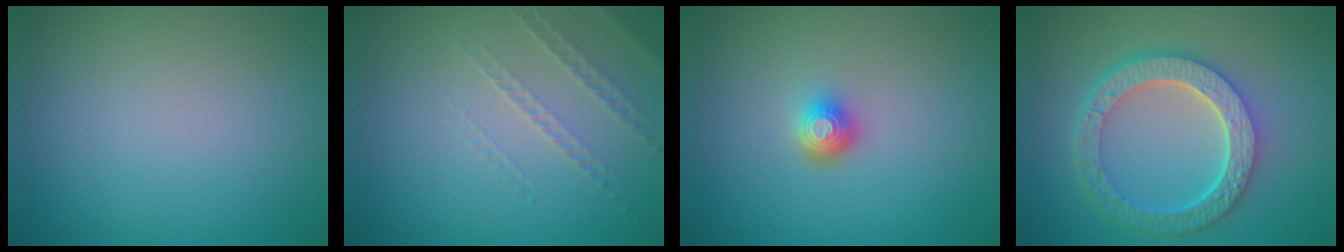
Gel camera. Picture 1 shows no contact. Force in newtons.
{"total": 1.3, "press": 0.9, "slide": 0.9}
{"total": 1.9, "press": 1.4, "slide": 1.2}
{"total": 6.5, "press": 5.0, "slide": 4.2}